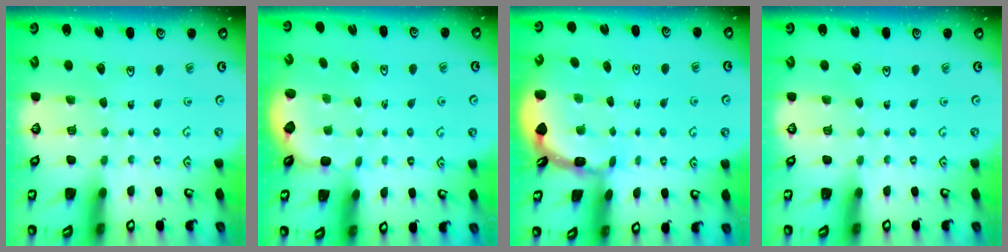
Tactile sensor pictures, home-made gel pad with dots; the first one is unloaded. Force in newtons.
{"total": 2.1, "press": 1.4, "slide": 1.5}
{"total": 1.8, "press": 1.8, "slide": 0.1}
{"total": 0.0}